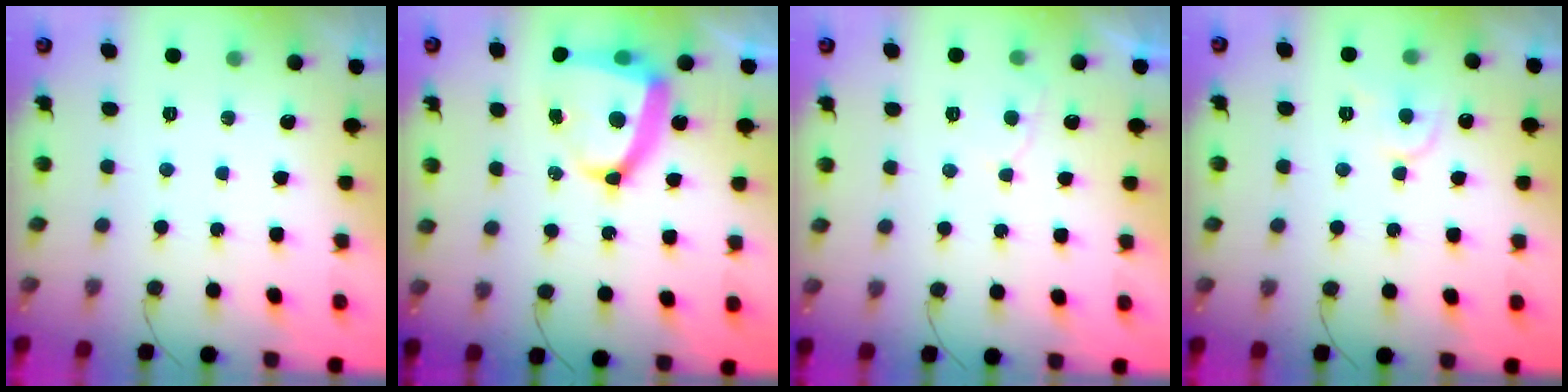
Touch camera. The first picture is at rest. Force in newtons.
{"total": 14.6, "press": 14.5, "slide": 1.7}
{"total": 3.7, "press": 3.7, "slide": 0.4}
{"total": 6.9, "press": 6.8, "slide": 0.7}